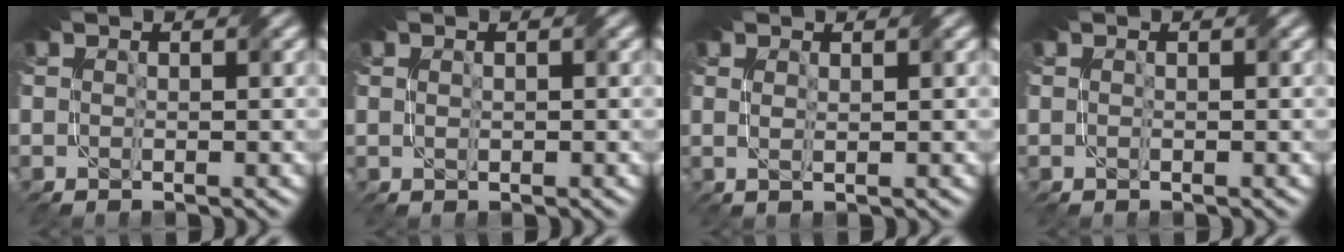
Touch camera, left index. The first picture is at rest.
{"total": 0.0}
{"total": 0.7, "force": [0.5, 0.2, 0.5], "torque": [-0.004, 0.002, 0.005]}
{"total": 0.0}